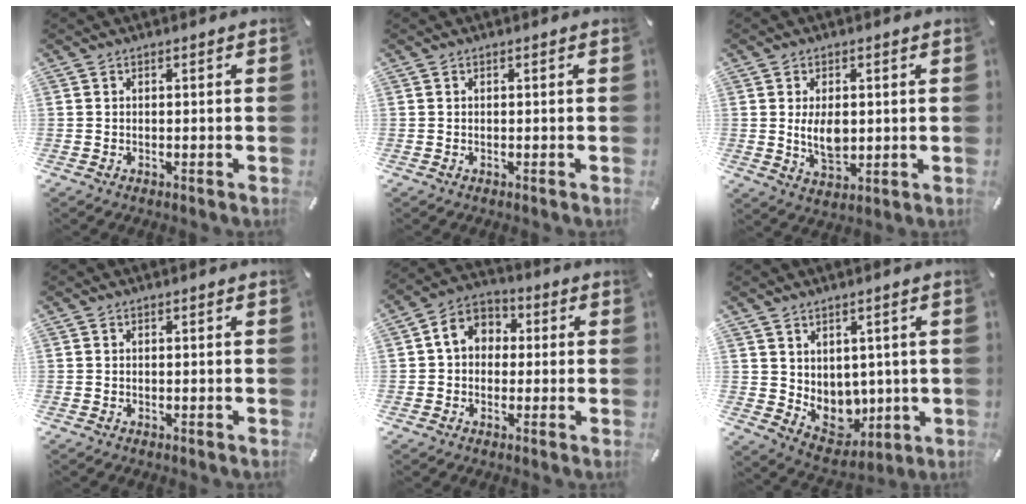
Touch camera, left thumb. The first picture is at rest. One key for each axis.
{"total": 0.0}
{"total": 7.1, "fx": 0.6, "fy": 4.5, "fz": 5.5, "tx": -0.102, "ty": -0.009, "tz": 0.005}
{"total": 0.0}
{"total": 7.6, "fx": 0.1, "fy": 6.4, "fz": 4.0, "tx": -0.076, "ty": 0.024, "tz": 0.003}
{"total": 7.7, "fx": 2.2, "fy": 7.1, "fz": 2.0, "tx": -0.035, "ty": -0.038, "tz": 0.053}